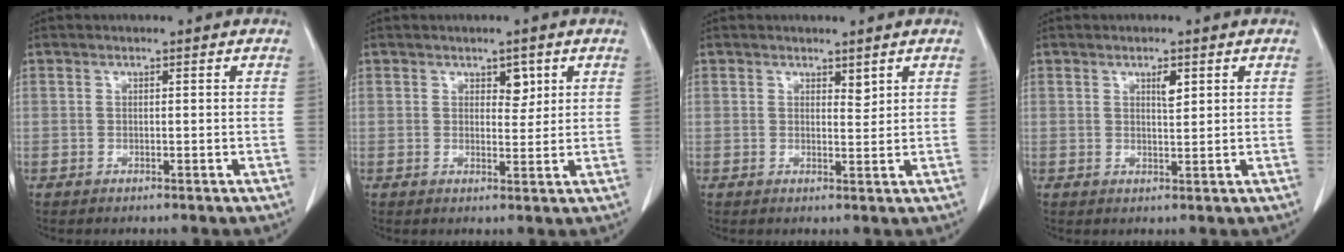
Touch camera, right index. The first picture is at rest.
{"total": 2.5, "force": [1.3, 1.4, 1.5], "torque": [-0.015, -0.001, 0.020]}
{"total": 1.4, "force": [1.1, 0.5, 0.7], "torque": [-0.008, -0.008, 0.016]}
{"total": 2.1, "force": [1.0, 0.6, 1.7], "torque": [-0.030, -0.002, 0.018]}